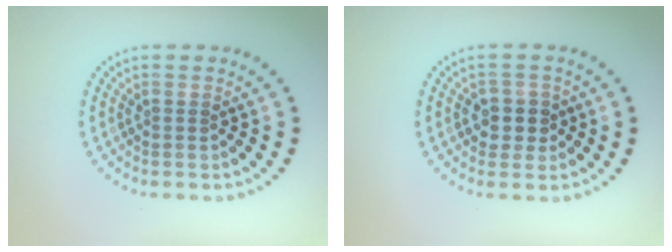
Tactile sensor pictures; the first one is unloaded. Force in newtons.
{"total": 2.4, "press": 2.3, "slide": 0.8}